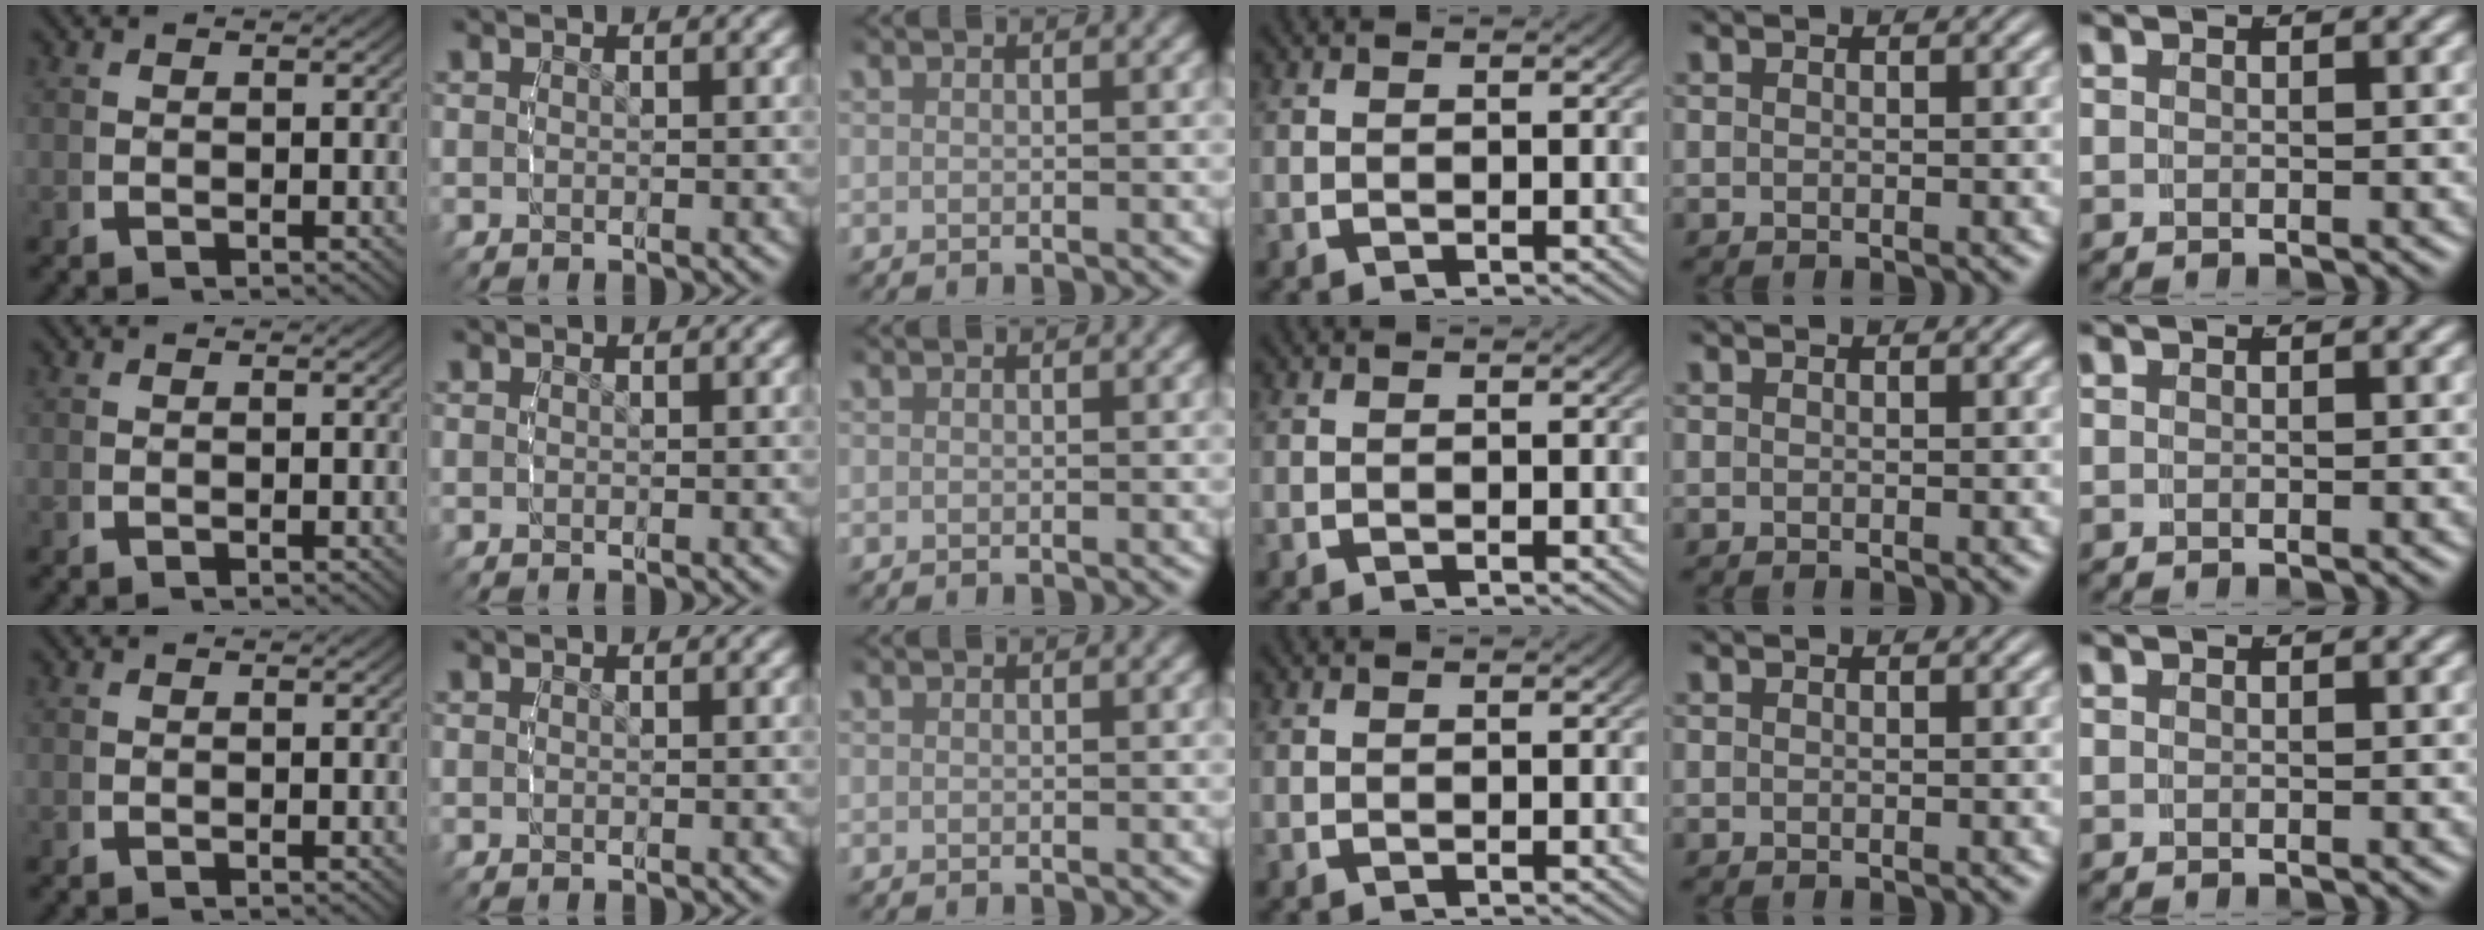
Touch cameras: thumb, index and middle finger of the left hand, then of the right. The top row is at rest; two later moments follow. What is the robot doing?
{"motion": "reach", "object": "paper towel"}